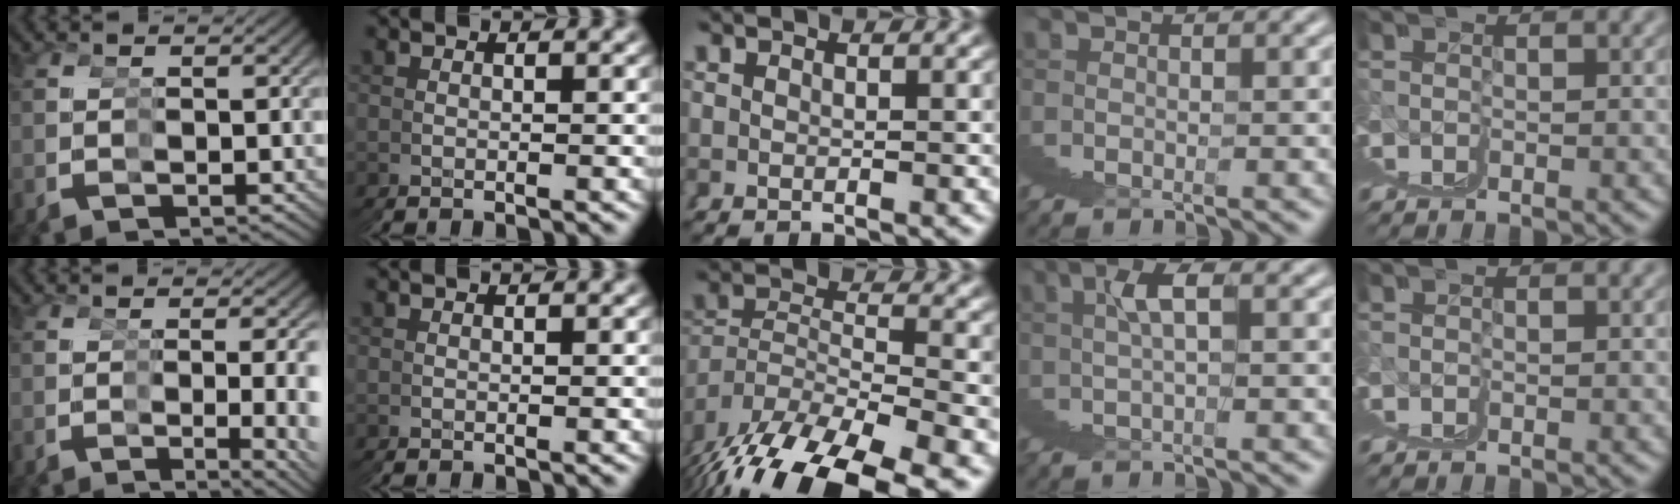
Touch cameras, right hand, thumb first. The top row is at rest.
{"thumb": {"total": 3.8, "force": [-0.6, 0.5, 3.7], "torque": [-0.050, -0.004, -0.005]}, "middle": {"total": 10.2, "force": [-6.0, 5.5, 6.2], "torque": [-0.119, -0.040, -0.078]}, "ring": {"total": 3.4, "force": [2.5, -0.4, 2.2], "torque": [-0.020, 0.025, 0.037]}}